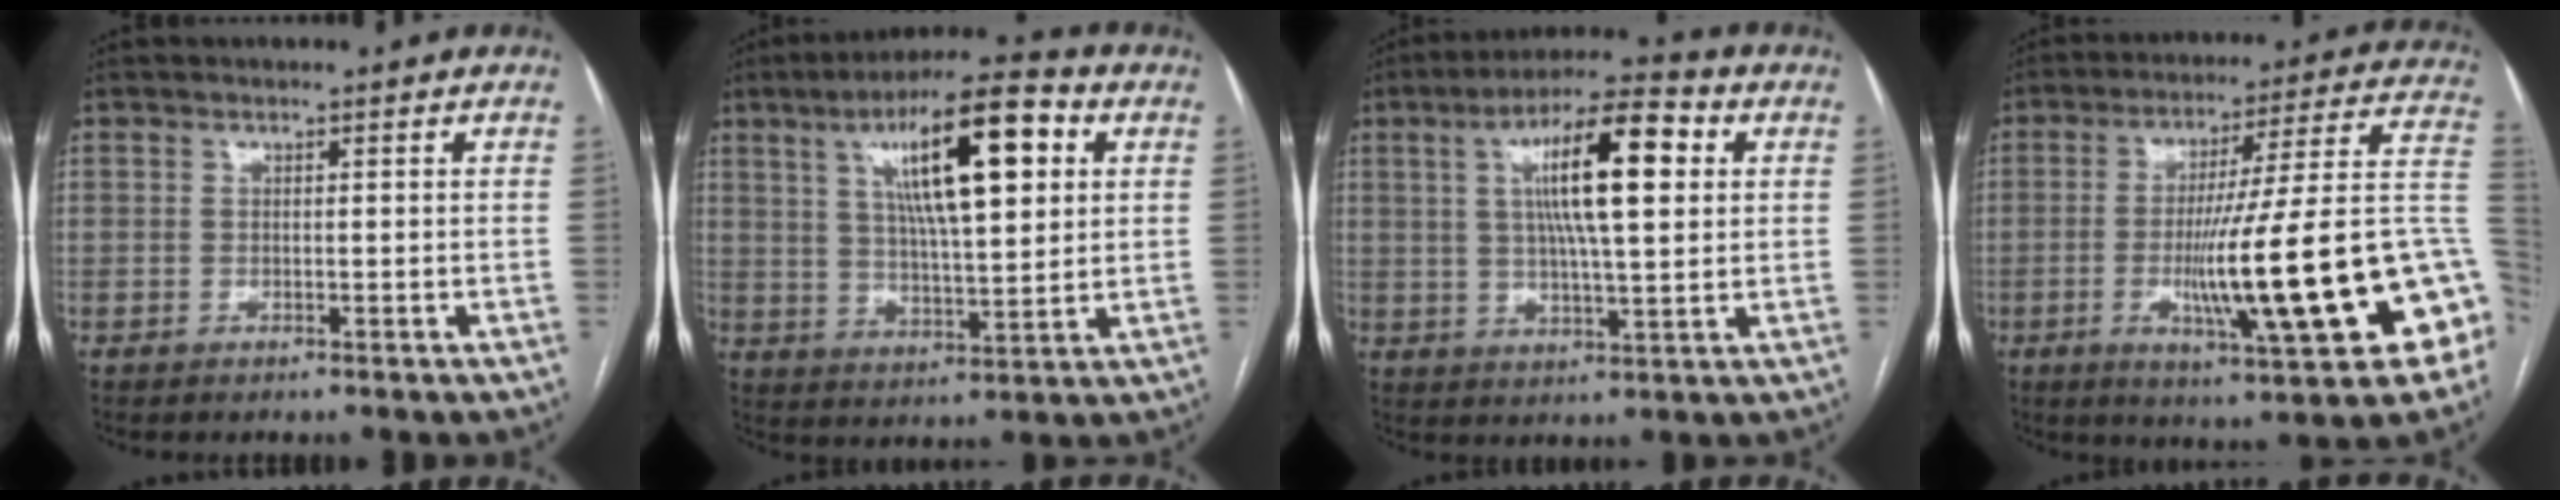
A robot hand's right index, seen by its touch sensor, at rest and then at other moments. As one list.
[{"total": 16.1, "force": [5.8, 3.4, 14.6], "torque": [-0.245, 0.020, 0.093]}, {"total": 14.0, "force": [3.8, 2.5, 13.2], "torque": [-0.228, 0.023, 0.059]}, {"total": 24.0, "force": [-6.3, 1.1, 23.2], "torque": [-0.298, 0.003, -0.094]}]